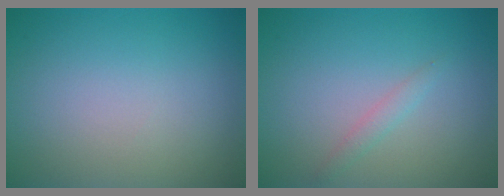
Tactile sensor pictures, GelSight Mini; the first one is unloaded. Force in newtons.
{"total": 1.0, "press": 0.9, "slide": 0.1}